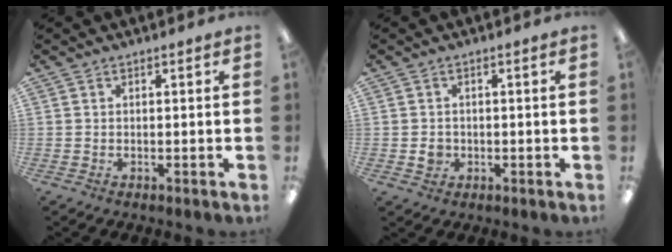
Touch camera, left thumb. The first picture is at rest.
{"total": 2.6, "force": [-0.2, 2.4, 1.0], "torque": [-0.009, 0.001, -0.005]}